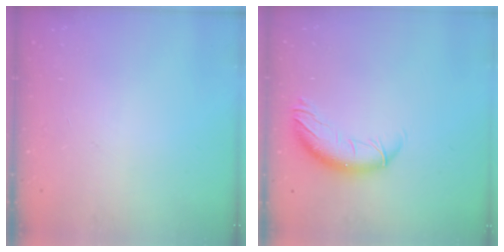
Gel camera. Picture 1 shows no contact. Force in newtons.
{"total": 10.5, "press": 10.4, "slide": 1.7}